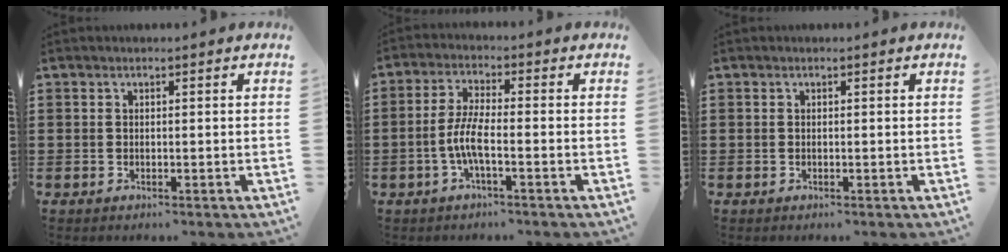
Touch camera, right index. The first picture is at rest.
{"total": 5.2, "force": [-1.9, 1.0, 4.7], "torque": [-0.116, -0.010, -0.046]}
{"total": 0.0}